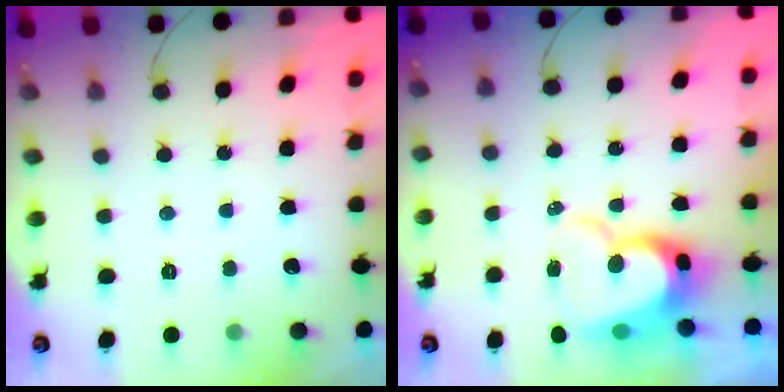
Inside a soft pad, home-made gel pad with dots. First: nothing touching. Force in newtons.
{"total": 13.0, "press": 13.0, "slide": 1.1}